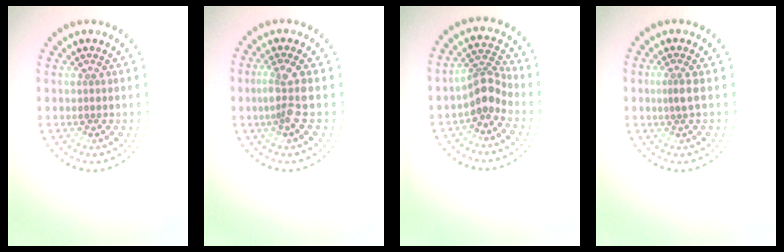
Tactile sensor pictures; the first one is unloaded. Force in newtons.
{"total": 2.3, "press": 2.0, "slide": 1.1}
{"total": 2.9, "press": 2.2, "slide": 2.0}
{"total": 0.9, "press": 0.6, "slide": 0.6}